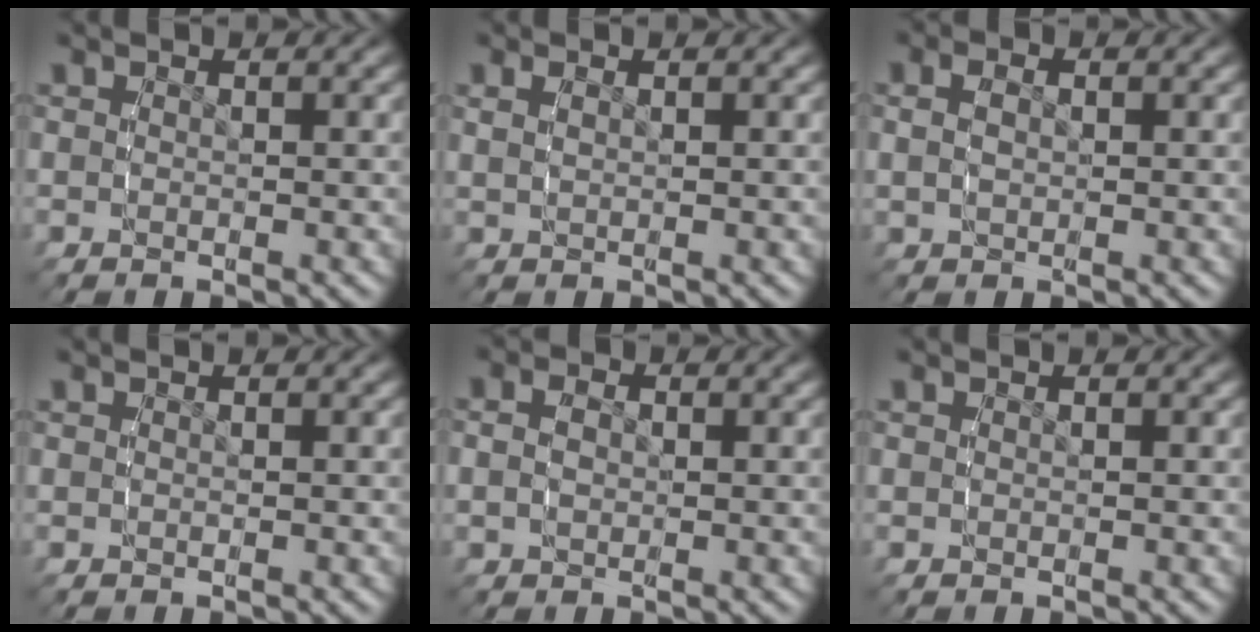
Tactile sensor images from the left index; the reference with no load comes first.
{"total": 0.9, "force": [0.5, 0.1, 0.8], "torque": [-0.016, 0.000, 0.016]}
{"total": 2.1, "force": [0.3, 1.4, 1.6], "torque": [-0.030, -0.006, 0.011]}
{"total": 0.0}
{"total": 2.2, "force": [0.0, 1.6, 1.5], "torque": [-0.032, -0.009, 0.004]}
{"total": 0.0}